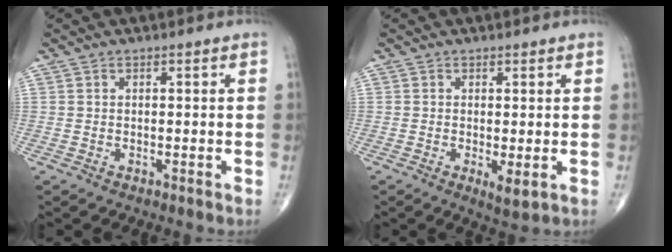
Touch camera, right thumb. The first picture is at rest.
{"total": 3.0, "force": [-0.5, 0.9, 2.8], "torque": [-0.047, -0.011, -0.008]}